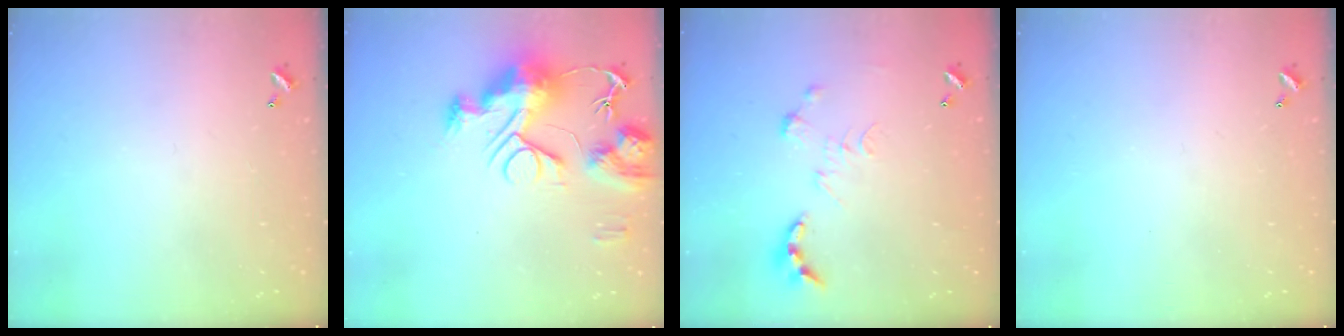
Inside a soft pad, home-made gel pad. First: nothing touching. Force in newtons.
{"total": 14.8, "press": 14.7, "slide": 1.3}
{"total": 0.0}
{"total": 0.0}